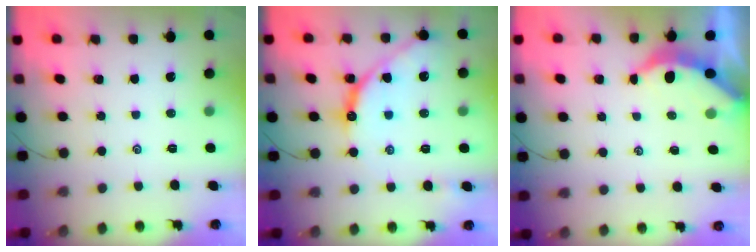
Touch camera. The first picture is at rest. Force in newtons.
{"total": 12.1, "press": 12.1, "slide": 0.8}
{"total": 3.7, "press": 3.6, "slide": 0.5}